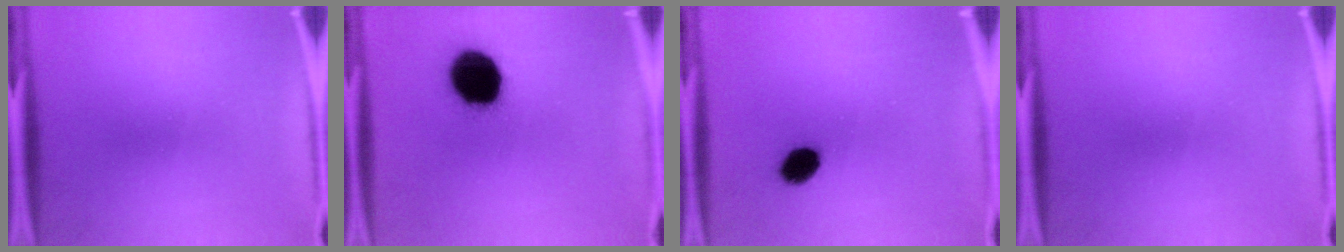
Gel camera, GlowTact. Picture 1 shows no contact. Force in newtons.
{"total": 18.5}
{"total": 6.7}
{"total": 0.0}